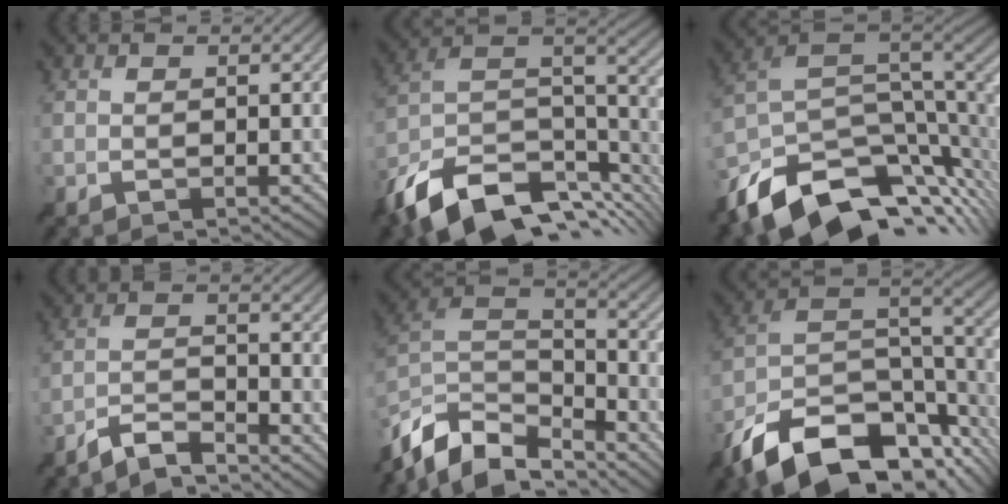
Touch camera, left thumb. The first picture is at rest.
{"total": 15.0, "force": [-9.1, 7.2, 9.4], "torque": [-0.222, -0.011, -0.151]}
{"total": 14.1, "force": [-7.1, 7.4, 9.7], "torque": [-0.211, -0.026, -0.114]}
{"total": 4.5, "force": [-4.0, 0.7, 1.9], "torque": [-0.041, 0.005, -0.085]}
{"total": 13.1, "force": [-9.4, 6.2, 6.8], "torque": [-0.177, 0.000, -0.162]}
{"total": 16.0, "force": [-9.7, 7.6, 10.3], "torque": [-0.223, -0.016, -0.157]}